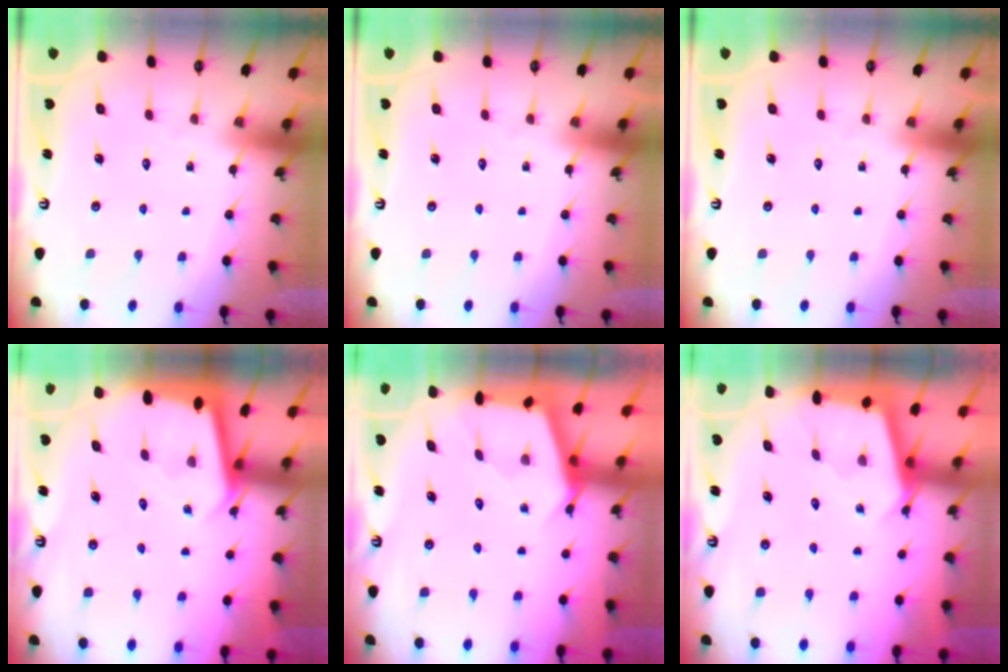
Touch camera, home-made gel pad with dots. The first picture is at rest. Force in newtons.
{"total": 0.0}
{"total": 0.0}
{"total": 2.3, "press": 2.3, "slide": 0.1}
{"total": 2.7, "press": 2.7, "slide": 0.4}
{"total": 2.6, "press": 2.6, "slide": 0.5}